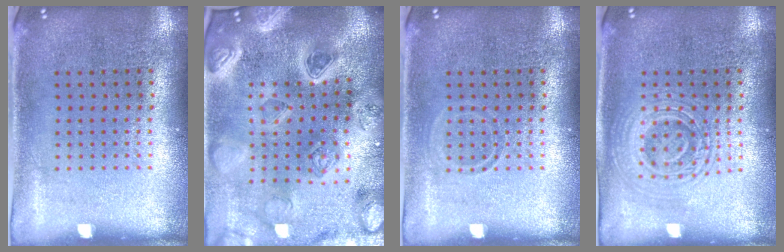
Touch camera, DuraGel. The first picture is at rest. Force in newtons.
{"total": 5.2, "press": 4.4, "slide": 2.7}
{"total": 0.8, "press": 0.8, "slide": 0.3}
{"total": 2.8, "press": 2.8, "slide": 0.5}